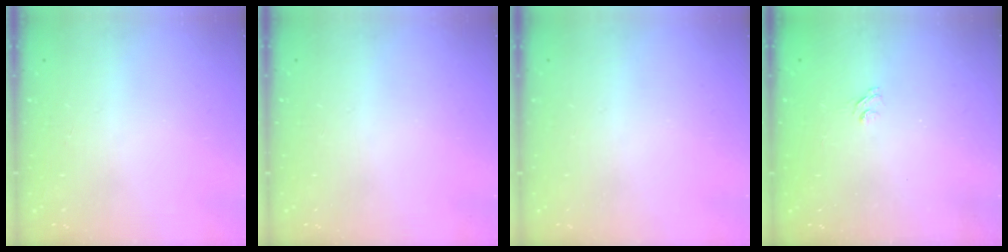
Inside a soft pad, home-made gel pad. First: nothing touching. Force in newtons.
{"total": 0.0}
{"total": 0.0}
{"total": 2.1, "press": 1.6, "slide": 1.2}